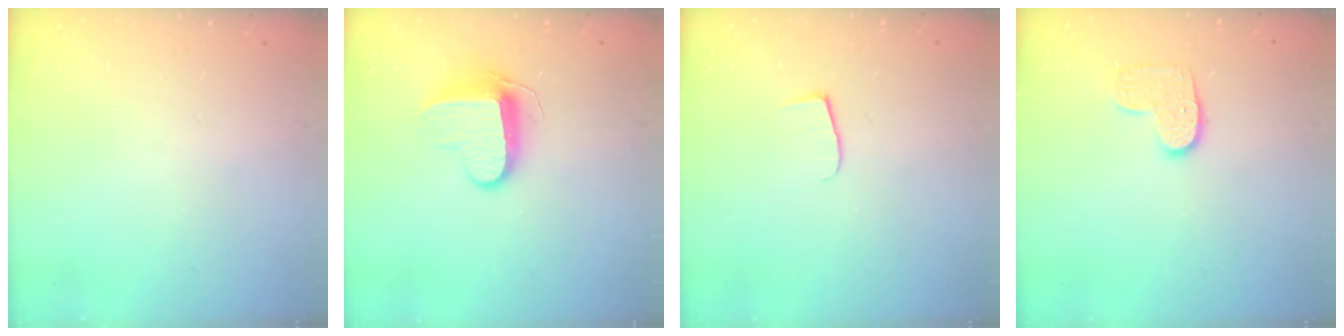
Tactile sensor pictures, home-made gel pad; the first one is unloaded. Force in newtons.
{"total": 9.0, "press": 9.0, "slide": 0.5}
{"total": 5.3, "press": 5.2, "slide": 0.4}
{"total": 8.3, "press": 8.3, "slide": 0.3}